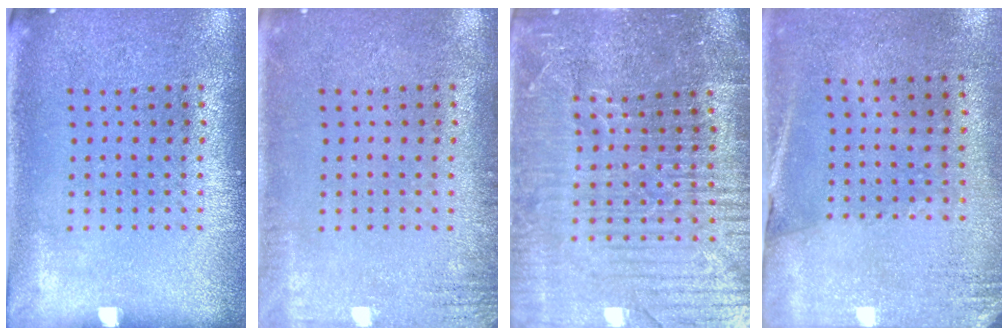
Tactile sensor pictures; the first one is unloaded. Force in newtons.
{"total": 1.7, "press": 1.7, "slide": 0.2}
{"total": 5.1, "press": 4.7, "slide": 2.0}
{"total": 2.6, "press": 2.3, "slide": 1.2}